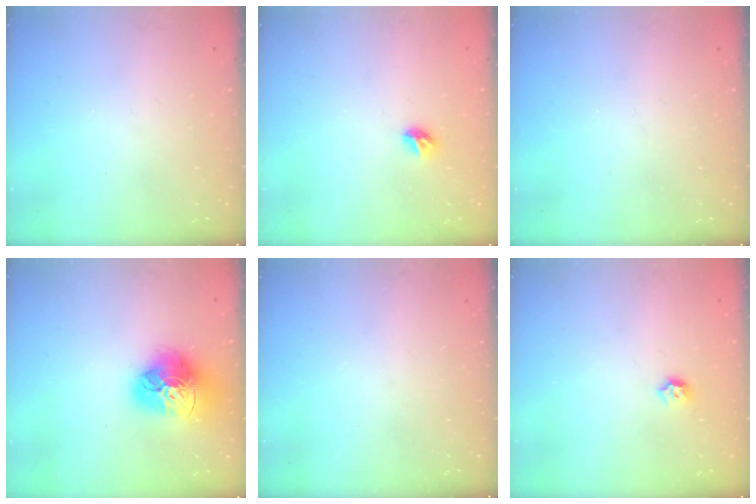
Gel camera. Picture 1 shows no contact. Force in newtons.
{"total": 5.8, "press": 5.8, "slide": 0.7}
{"total": 0.0}
{"total": 18.0, "press": 17.9, "slide": 1.9}
{"total": 0.0}
{"total": 3.7, "press": 3.6, "slide": 0.6}